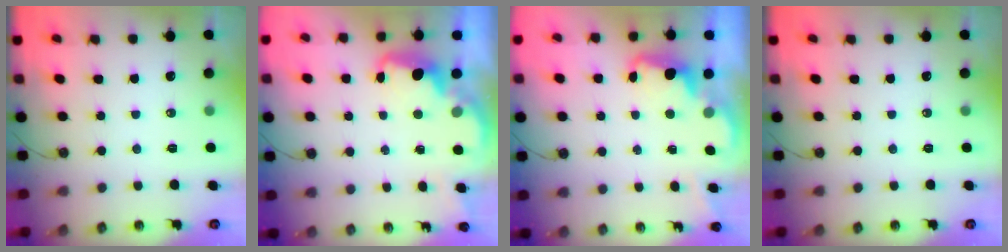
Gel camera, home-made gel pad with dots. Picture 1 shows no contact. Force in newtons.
{"total": 2.5, "press": 2.4, "slide": 0.7}
{"total": 2.3, "press": 2.2, "slide": 0.6}
{"total": 0.0}